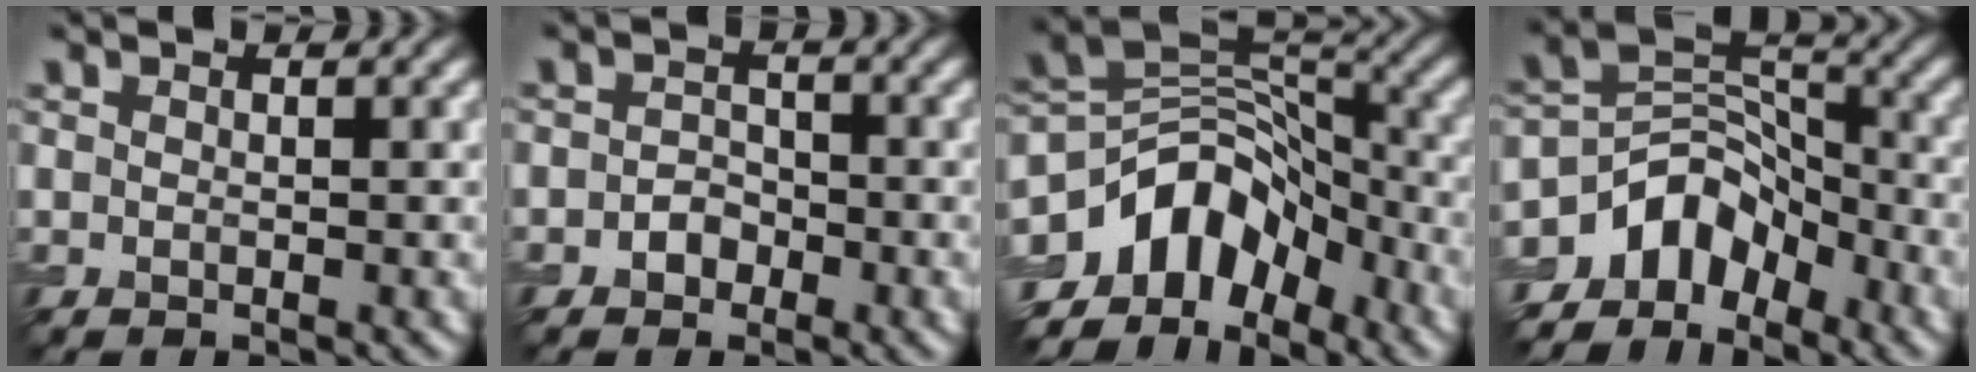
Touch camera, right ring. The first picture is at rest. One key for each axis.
{"total": 1.7, "fx": -0.8, "fy": 1.3, "fz": 0.7, "tx": -0.009, "ty": 0.004, "tz": -0.017}
{"total": 9.1, "fx": -4.6, "fy": 5.9, "fz": 5.2, "tx": -0.069, "ty": 0.009, "tz": -0.091}
{"total": 5.9, "fx": -4.2, "fy": 3.6, "fz": 2.1, "tx": -0.011, "ty": 0.004, "tz": -0.081}